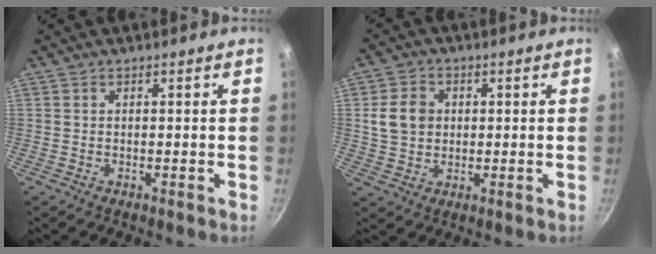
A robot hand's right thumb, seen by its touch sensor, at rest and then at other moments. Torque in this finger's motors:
{"motor_torque": [0.29, 1.74, 0.56, 0.28, 0.05]}